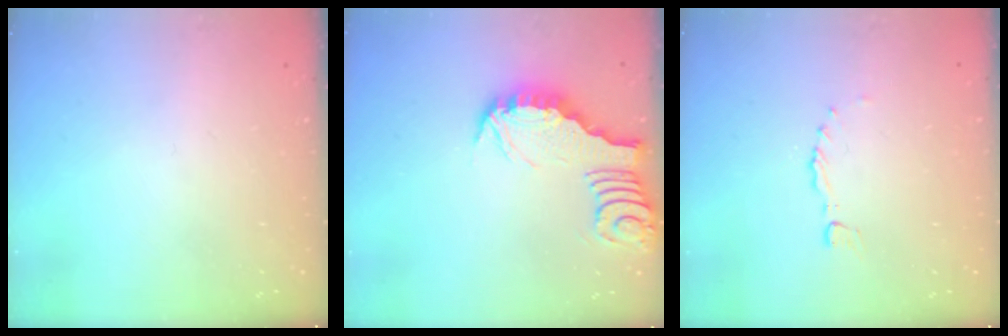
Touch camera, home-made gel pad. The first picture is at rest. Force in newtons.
{"total": 3.4, "press": 3.3, "slide": 0.4}
{"total": 0.0}